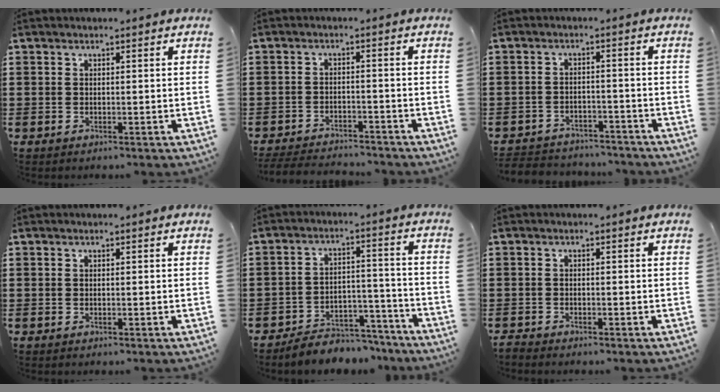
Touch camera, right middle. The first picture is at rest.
{"total": 3.4, "force": [-3.4, 0.3, 0.4], "torque": [-0.015, -0.001, -0.074]}
{"total": 3.0, "force": [-2.9, 0.5, -0.1], "torque": [-0.005, 0.001, -0.065]}
{"total": 0.0}
{"total": 5.4, "force": [-5.2, 1.3, 0.5], "torque": [-0.005, 0.021, -0.104]}
{"total": 0.8, "force": [-0.8, 0.0, 0.0], "torque": [-0.002, 0.002, -0.017]}